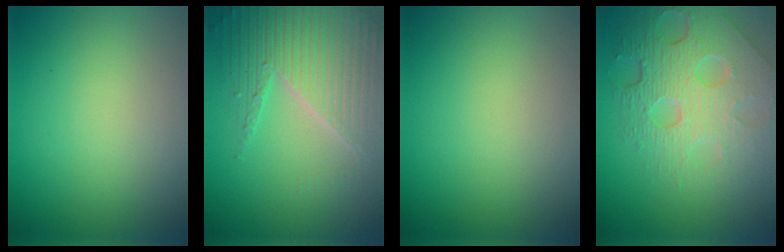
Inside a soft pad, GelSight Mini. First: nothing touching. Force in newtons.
{"total": 4.7, "press": 4.5, "slide": 1.2}
{"total": 0.0}
{"total": 8.2, "press": 5.5, "slide": 6.0}